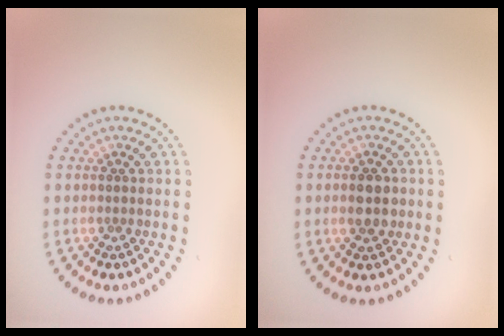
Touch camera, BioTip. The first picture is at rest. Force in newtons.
{"total": 2.9, "press": 2.9, "slide": 0.1}